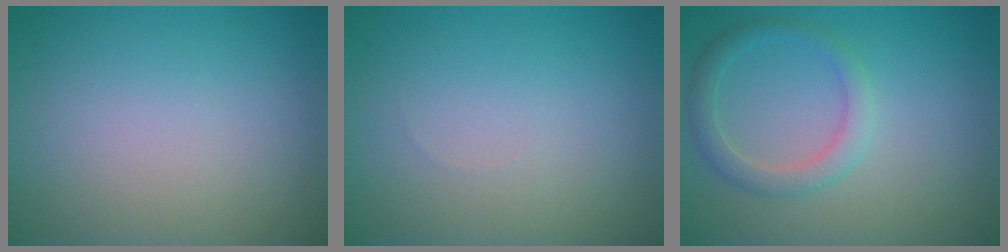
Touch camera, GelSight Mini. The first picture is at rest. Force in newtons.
{"total": 0.0}
{"total": 2.3, "press": 2.3, "slide": 0.1}